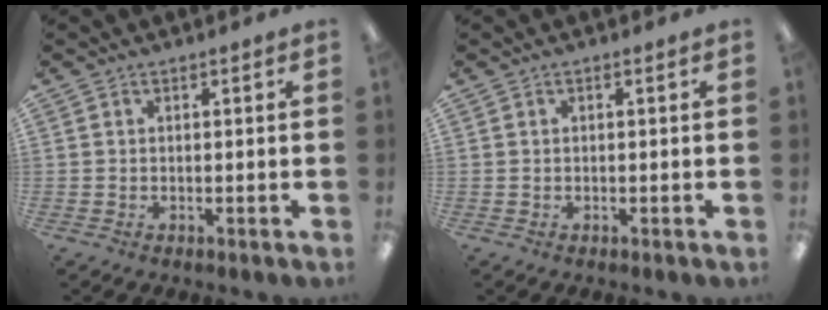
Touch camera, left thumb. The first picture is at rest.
{"total": 0.0}